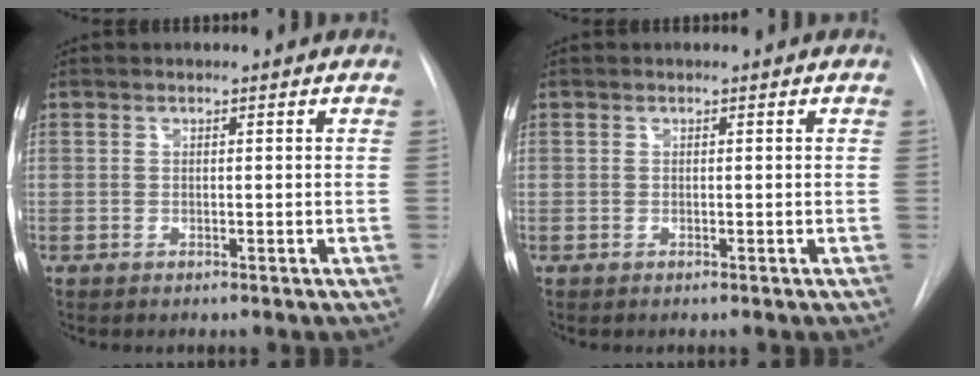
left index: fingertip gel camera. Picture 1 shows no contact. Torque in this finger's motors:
{"motor_torque": [-0.03, 0.04, 0.01, 0.00]}